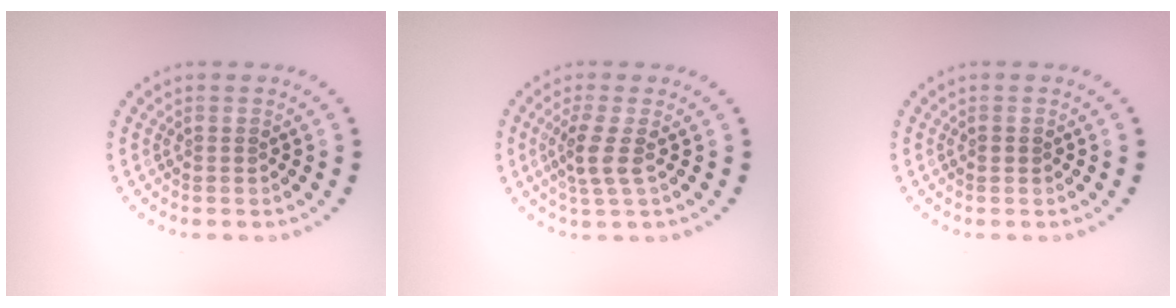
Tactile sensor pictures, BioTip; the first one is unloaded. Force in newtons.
{"total": 2.5, "press": 2.0, "slide": 1.6}
{"total": 0.6, "press": 0.6, "slide": 0.1}